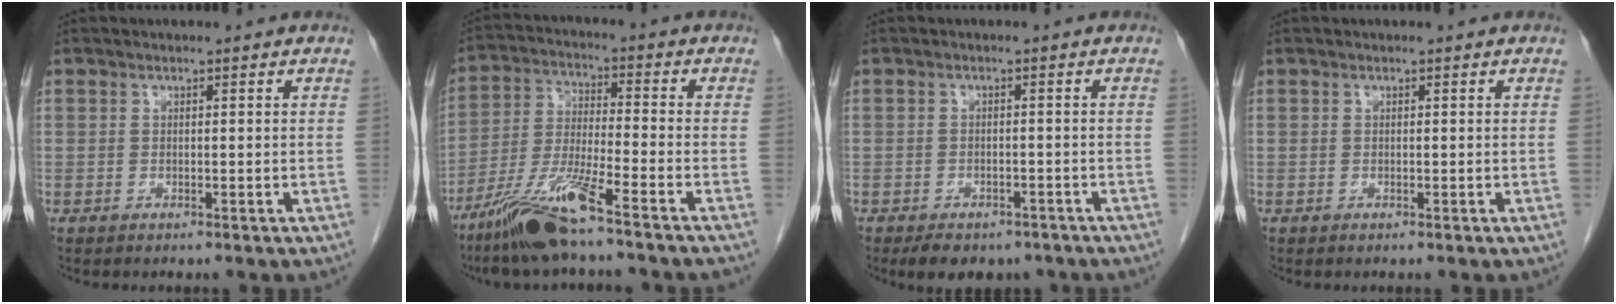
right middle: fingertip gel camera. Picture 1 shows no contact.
{"total": 11.6, "force": [-8.3, -0.2, 8.1], "torque": [-0.170, -0.029, -0.157]}
{"total": 7.5, "force": [-5.9, 3.7, 3.0], "torque": [-0.035, 0.003, -0.075]}
{"total": 0.0}